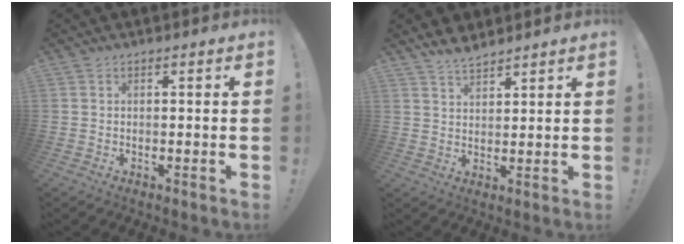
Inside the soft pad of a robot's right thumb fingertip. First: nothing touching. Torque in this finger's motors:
{"motor_torque": [-0.17, 0.01, 0.39, 0.33, 0.00]}